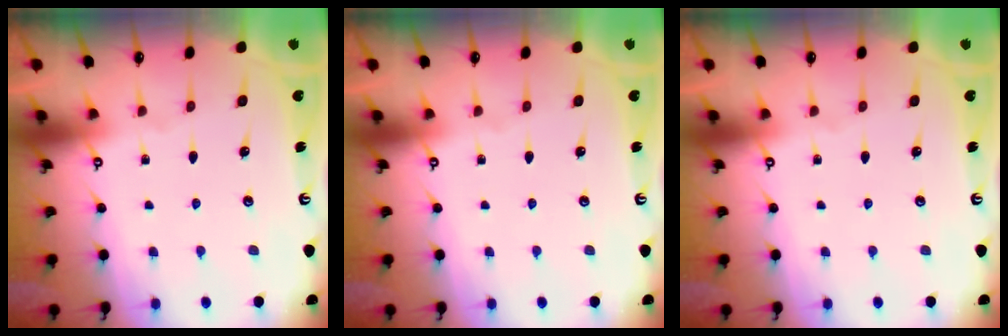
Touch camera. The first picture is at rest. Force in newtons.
{"total": 0.0}
{"total": 0.0}